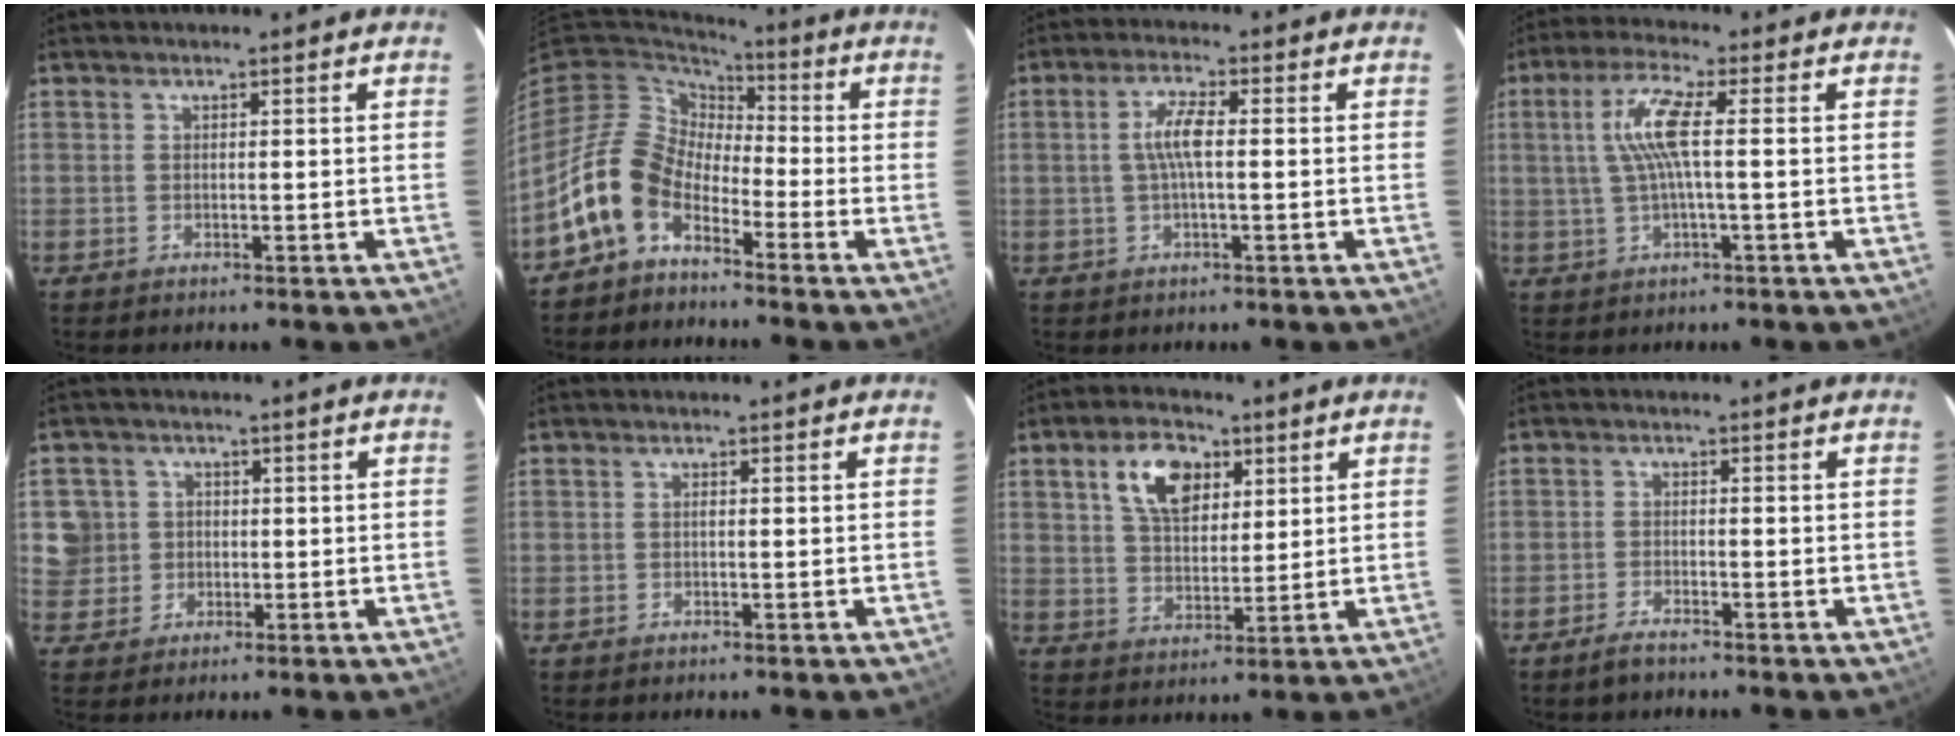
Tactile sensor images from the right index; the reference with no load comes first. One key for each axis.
{"total": 11.0, "fx": -6.6, "fy": 6.7, "fz": 5.5, "tx": -0.113, "ty": 0.017, "tz": -0.140}
{"total": 4.7, "fx": 0.0, "fy": 0.8, "fz": 4.6, "tx": -0.089, "ty": 0.006, "tz": 0.003}
{"total": 7.6, "fx": 0.5, "fy": 0.5, "fz": 7.5, "tx": -0.147, "ty": 0.005, "tz": 0.015}
{"total": 5.9, "fx": 0.3, "fy": 5.8, "fz": 0.9, "tx": -0.013, "ty": 0.019, "tz": 0.010}
{"total": 0.0}
{"total": 9.8, "fx": 4.3, "fy": 5.7, "fz": 6.8, "tx": -0.122, "ty": 0.020, "tz": 0.081}
{"total": 2.6, "fx": -2.2, "fy": 0.5, "fz": 1.2, "tx": -0.038, "ty": -0.001, "tz": -0.044}